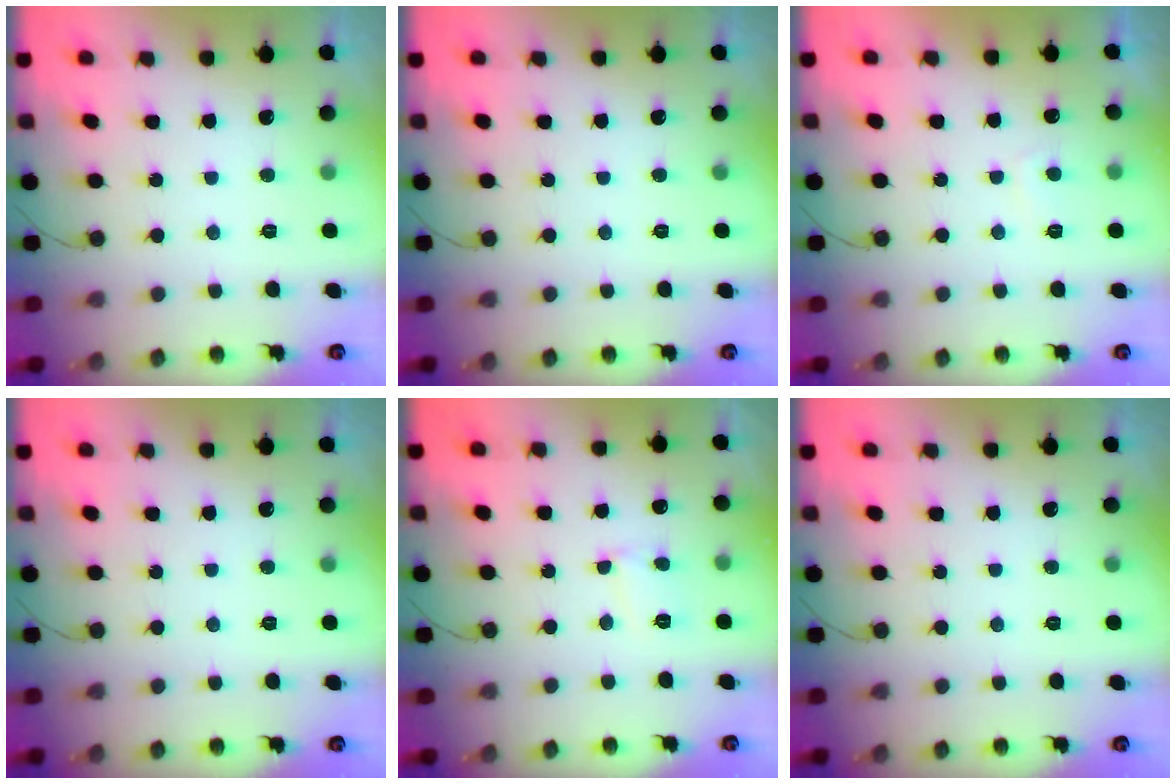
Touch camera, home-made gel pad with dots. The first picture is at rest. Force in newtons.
{"total": 0.0}
{"total": 1.6, "press": 1.5, "slide": 0.5}
{"total": 0.0}
{"total": 4.8, "press": 4.8, "slide": 0.2}
{"total": 0.0}